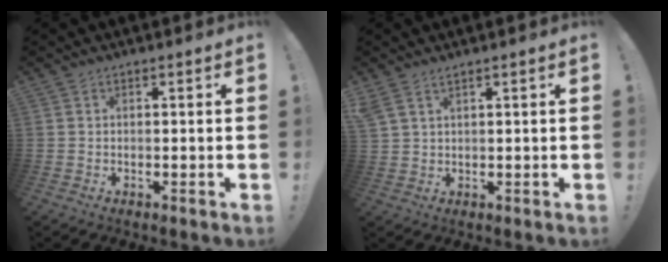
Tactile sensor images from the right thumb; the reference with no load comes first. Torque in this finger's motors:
{"motor_torque": [0.63, 0.72, 0.51, 0.03, 0.26]}